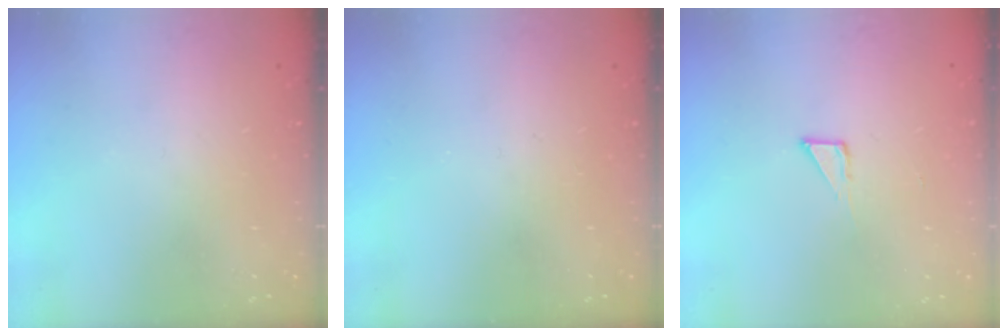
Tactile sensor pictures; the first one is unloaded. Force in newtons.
{"total": 0.0}
{"total": 2.7, "press": 2.7, "slide": 0.2}